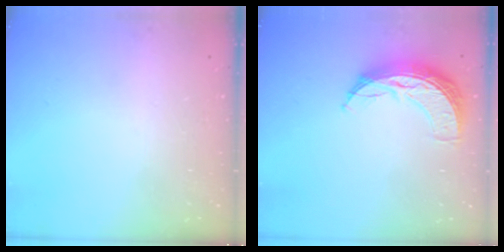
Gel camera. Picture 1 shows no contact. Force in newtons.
{"total": 10.9, "press": 10.9, "slide": 0.4}